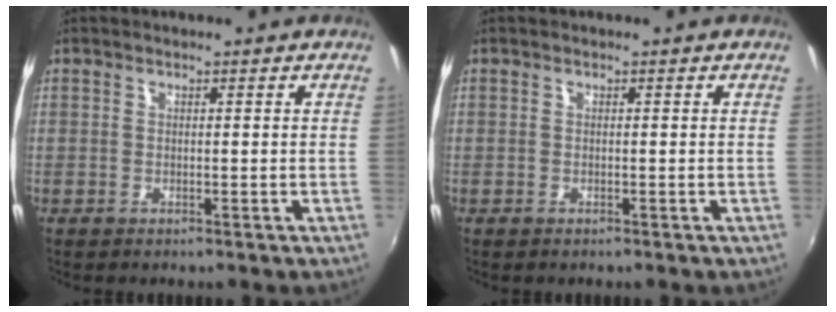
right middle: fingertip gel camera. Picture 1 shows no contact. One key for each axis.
{"total": 0.0}